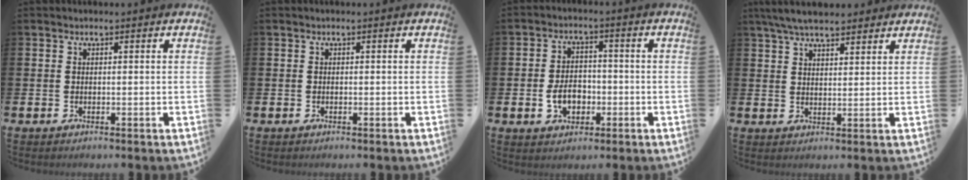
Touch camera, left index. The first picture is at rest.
{"total": 0.0}
{"total": 4.8, "force": [-1.4, 3.3, 3.2], "torque": [-0.051, 0.005, -0.029]}
{"total": 5.9, "force": [5.4, 1.3, 2.0], "torque": [-0.052, -0.011, 0.100]}